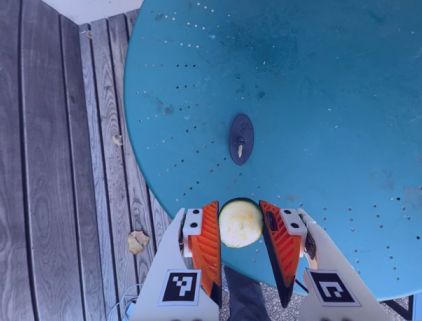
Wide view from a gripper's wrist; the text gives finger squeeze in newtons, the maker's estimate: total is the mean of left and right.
{"total": 10.9, "left": 11.4, "right": 10.4}